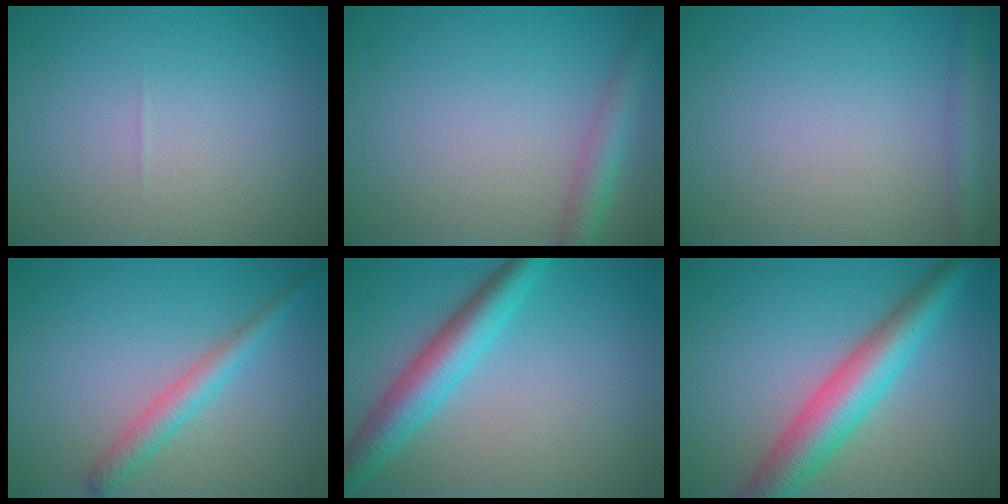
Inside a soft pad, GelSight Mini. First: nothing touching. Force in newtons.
{"total": 3.0, "press": 3.0, "slide": 0.1}
{"total": 2.1, "press": 2.1, "slide": 0.1}
{"total": 2.7, "press": 2.7, "slide": 0.1}
{"total": 5.2, "press": 5.2, "slide": 0.1}
{"total": 6.6, "press": 6.6, "slide": 0.1}